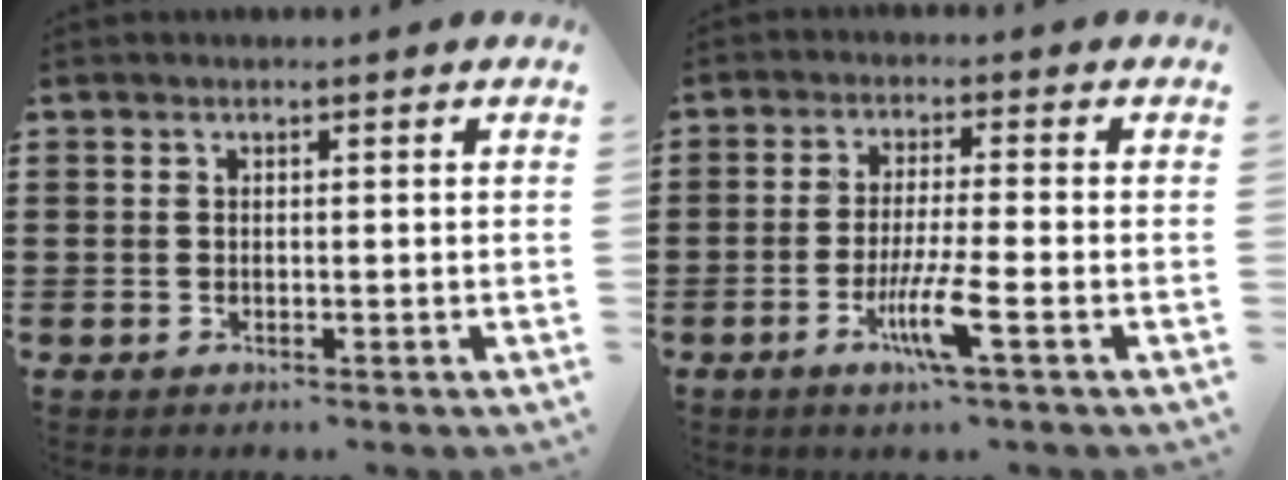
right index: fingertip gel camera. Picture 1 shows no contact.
{"total": 6.4, "force": [-2.7, 0.2, 5.8], "torque": [-0.113, -0.016, -0.051]}